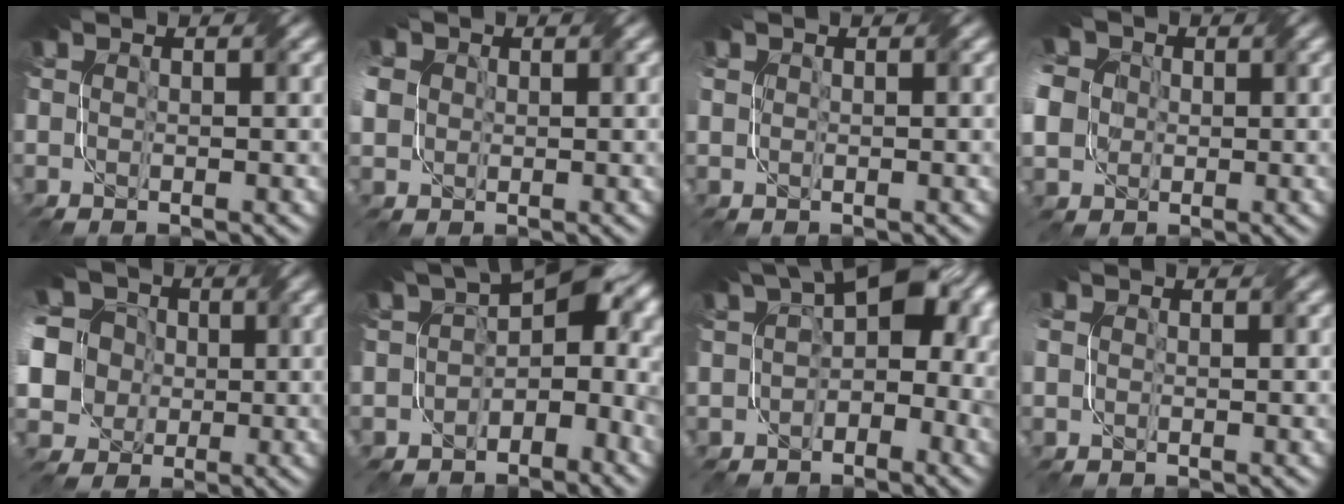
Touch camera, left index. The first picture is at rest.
{"total": 4.2, "force": [1.0, 3.8, 1.4], "torque": [-0.051, 0.024, 0.010]}
{"total": 1.4, "force": [1.0, 0.7, -0.5], "torque": [0.014, 0.005, 0.012]}
{"total": 9.1, "force": [0.1, 8.3, 3.6], "torque": [-0.096, 0.014, -0.036]}
{"total": 12.3, "force": [2.1, 11.1, 4.9], "torque": [-0.147, 0.037, 0.002]}
{"total": 6.4, "force": [-1.5, 4.4, 4.5], "torque": [-0.044, 0.010, -0.035]}
{"total": 6.4, "force": [0.1, 4.1, 4.9], "torque": [-0.061, 0.018, -0.016]}
{"total": 1.3, "force": [0.4, 1.3, 0.1], "torque": [-0.002, 0.012, 0.002]}